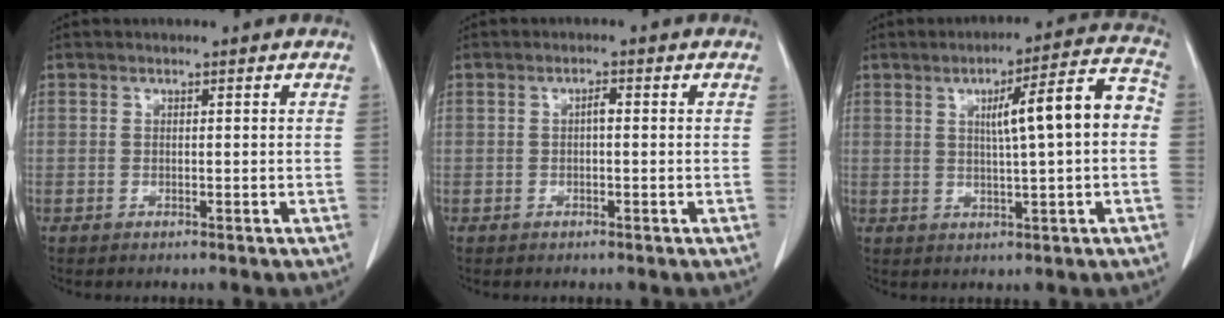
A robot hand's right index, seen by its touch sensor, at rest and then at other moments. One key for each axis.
{"total": 1.1, "fx": 0.0, "fy": 0.4, "fz": 1.1, "tx": -0.020, "ty": 0.003, "tz": -0.002}
{"total": 10.3, "fx": 0.9, "fy": 0.9, "fz": 10.2, "tx": -0.143, "ty": 0.026, "tz": 0.012}